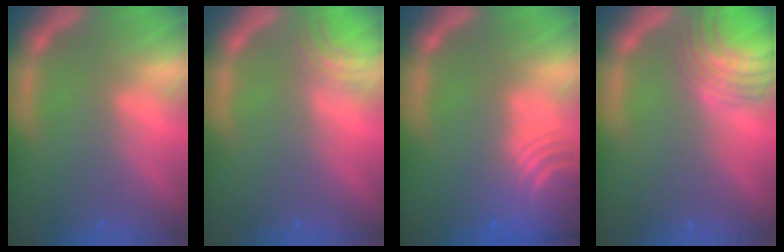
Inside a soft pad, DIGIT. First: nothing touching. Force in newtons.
{"total": 2.5}
{"total": 10.1}
{"total": 7.0}